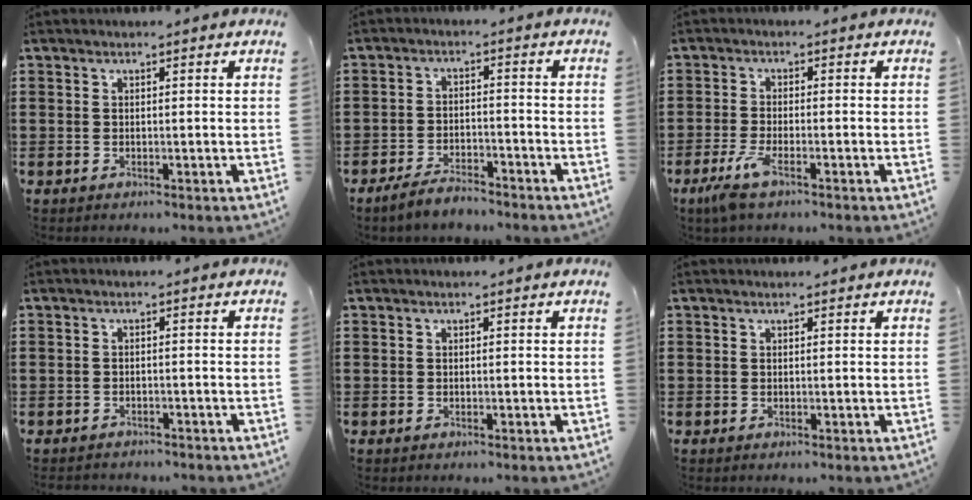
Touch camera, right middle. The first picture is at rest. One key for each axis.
{"total": 4.1, "fx": -3.6, "fy": 0.9, "fz": 1.6, "tx": -0.033, "ty": 0.006, "tz": -0.073}
{"total": 4.0, "fx": -2.4, "fy": 0.8, "fz": 3.1, "tx": -0.077, "ty": -0.010, "tz": -0.048}
{"total": 1.4, "fx": -1.3, "fy": 0.3, "fz": -0.1, "tx": -0.003, "ty": 0.002, "tz": -0.030}
{"total": 0.0}
{"total": 0.0}